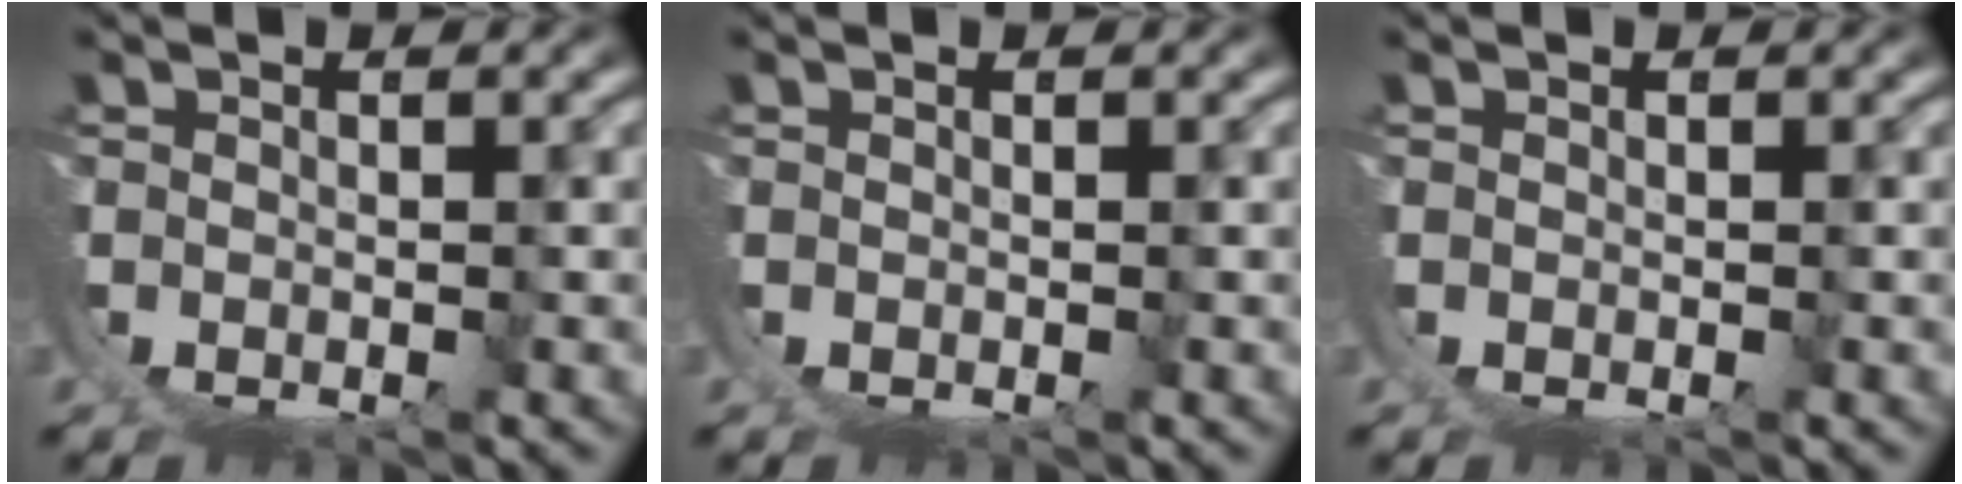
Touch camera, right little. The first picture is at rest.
{"total": 0.0}
{"total": 0.0}